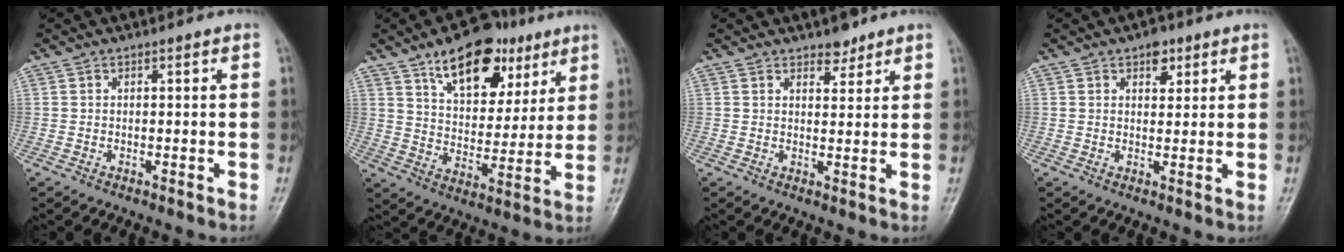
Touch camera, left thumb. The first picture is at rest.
{"total": 16.6, "force": [9.6, 9.2, 9.9], "torque": [-0.105, -0.035, 0.155]}
{"total": 3.1, "force": [2.4, 1.5, 1.2], "torque": [-0.001, -0.016, 0.036]}
{"total": 3.6, "force": [2.0, 2.1, 2.0], "torque": [-0.010, -0.007, 0.027]}